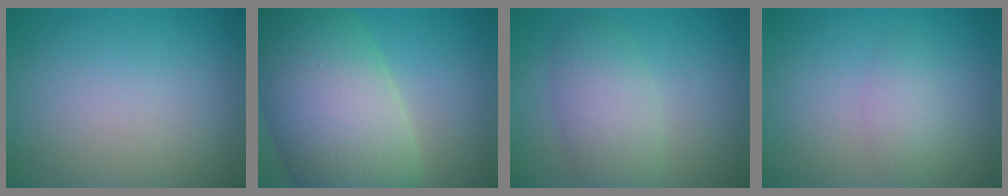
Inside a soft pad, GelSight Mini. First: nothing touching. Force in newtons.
{"total": 14.4, "press": 14.4, "slide": 0.5}
{"total": 4.5, "press": 4.5, "slide": 0.2}
{"total": 1.9, "press": 1.9, "slide": 0.1}